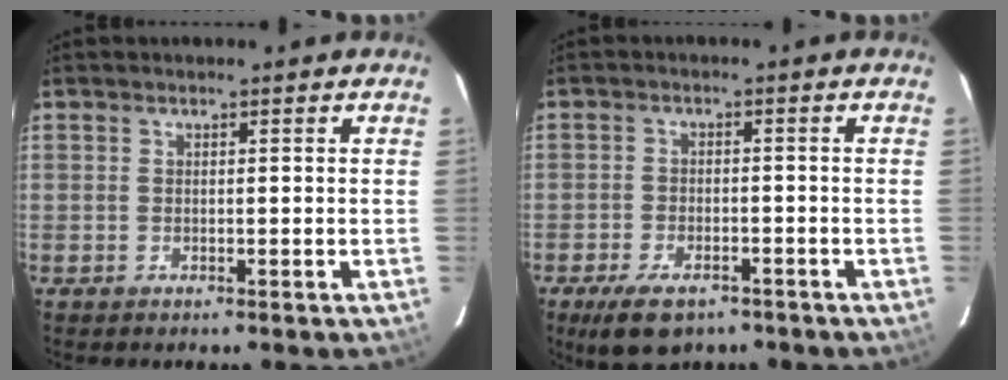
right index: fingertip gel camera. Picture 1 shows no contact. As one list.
[{"total": 8.5, "force": [-5.8, 3.9, 4.8], "torque": [-0.107, -0.013, -0.092]}]